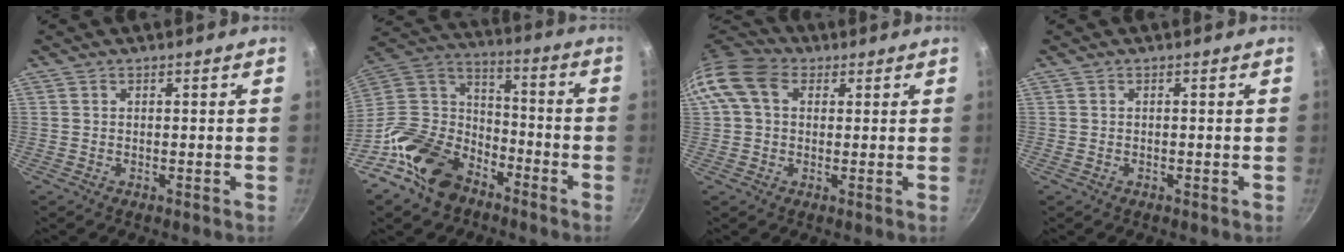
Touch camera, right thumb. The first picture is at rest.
{"total": 18.3, "force": [-10.9, 12.0, 8.6], "torque": [-0.133, 0.084, -0.210]}
{"total": 10.7, "force": [2.9, 7.8, 6.8], "torque": [-0.119, 0.020, 0.036]}
{"total": 0.0}